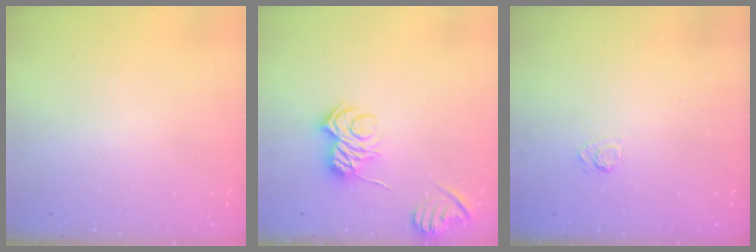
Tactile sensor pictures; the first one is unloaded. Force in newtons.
{"total": 6.9, "press": 6.8, "slide": 0.9}
{"total": 2.7, "press": 2.3, "slide": 1.4}